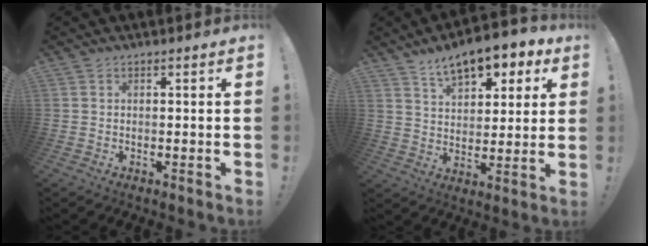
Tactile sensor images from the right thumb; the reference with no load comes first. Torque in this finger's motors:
{"motor_torque": [0.06, 0.31, 0.32, 0.23, 0.24]}